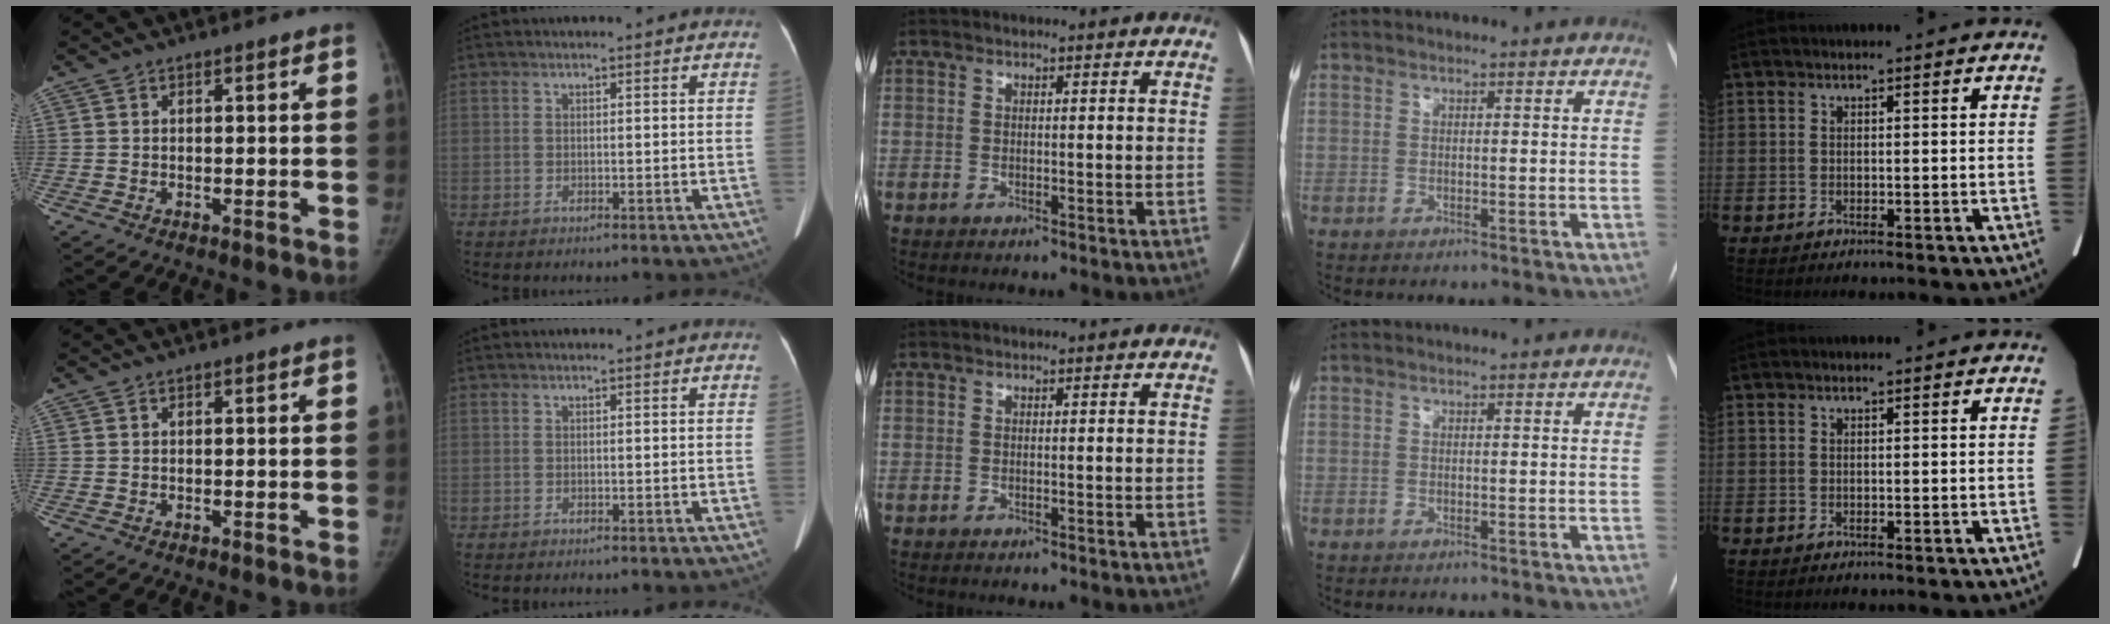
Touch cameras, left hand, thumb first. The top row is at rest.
{}